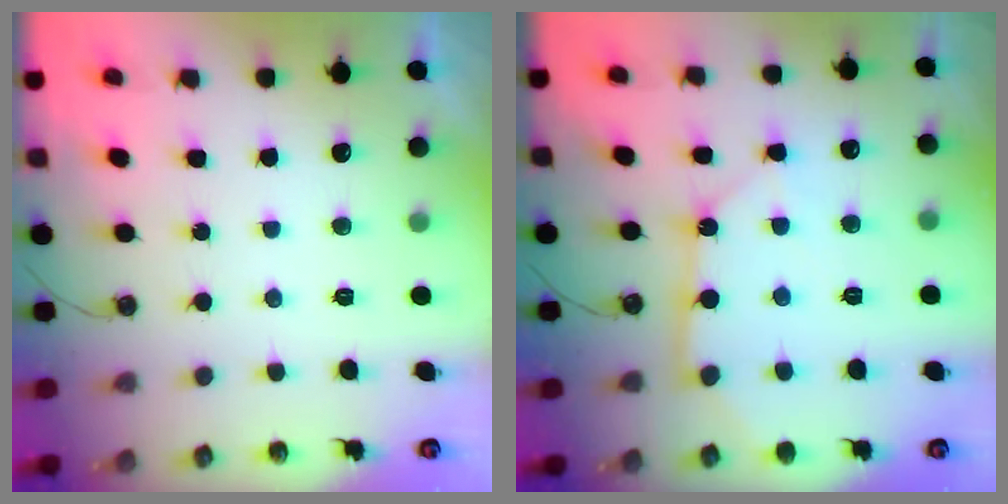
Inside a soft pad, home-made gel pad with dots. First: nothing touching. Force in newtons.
{"total": 11.3, "press": 11.2, "slide": 1.2}